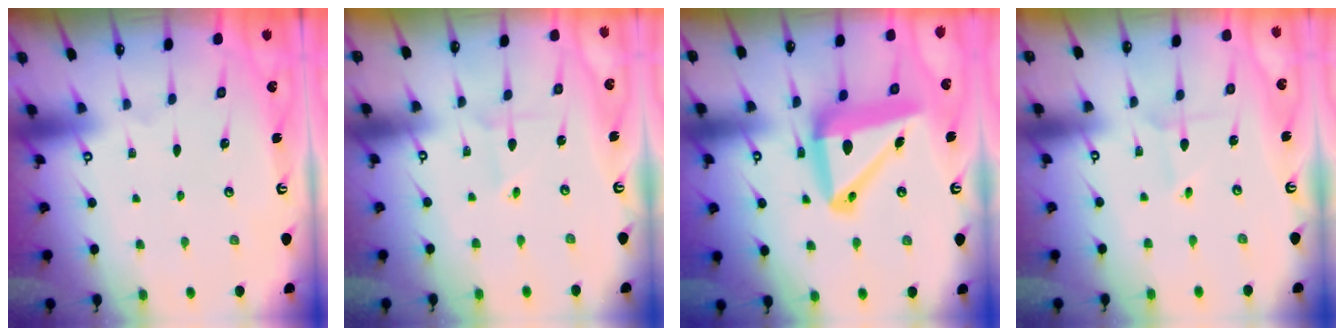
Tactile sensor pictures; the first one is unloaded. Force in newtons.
{"total": 1.5, "press": 1.5, "slide": 0.1}
{"total": 15.6, "press": 15.5, "slide": 1.4}
{"total": 2.0, "press": 2.0, "slide": 0.1}